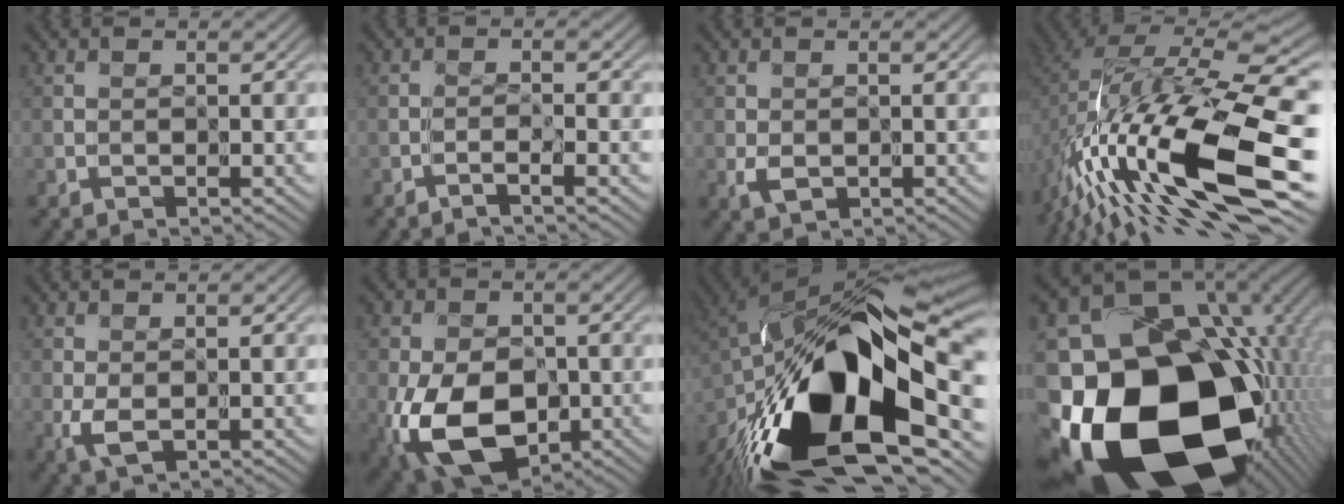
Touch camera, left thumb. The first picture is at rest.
{"total": 1.8, "force": [-1.4, -0.3, 1.1], "torque": [-0.021, 0.004, -0.033]}
{"total": 1.6, "force": [-0.1, 1.2, 1.0], "torque": [-0.025, -0.008, 0.000]}
{"total": 17.4, "force": [-7.0, 5.7, 14.8], "torque": [-0.285, 0.004, -0.138]}
{"total": 2.3, "force": [0.0, 1.1, 2.0], "torque": [-0.052, -0.008, 0.001]}
{"total": 12.2, "force": [-3.7, 8.0, 8.5], "torque": [-0.191, -0.038, -0.067]}
{"total": 19.7, "force": [-7.9, 9.3, 15.5], "torque": [-0.301, -0.023, -0.131]}
{"total": 22.5, "force": [-7.4, 15.2, 14.9], "torque": [-0.329, -0.074, -0.085]}